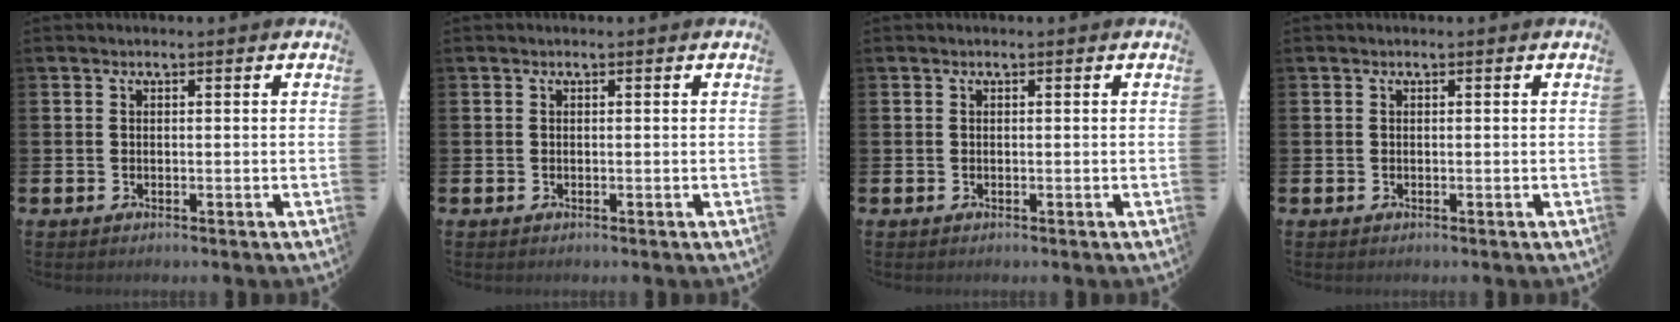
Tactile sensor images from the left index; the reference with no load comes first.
{"total": 0.0}
{"total": 0.0}
{"total": 0.0}